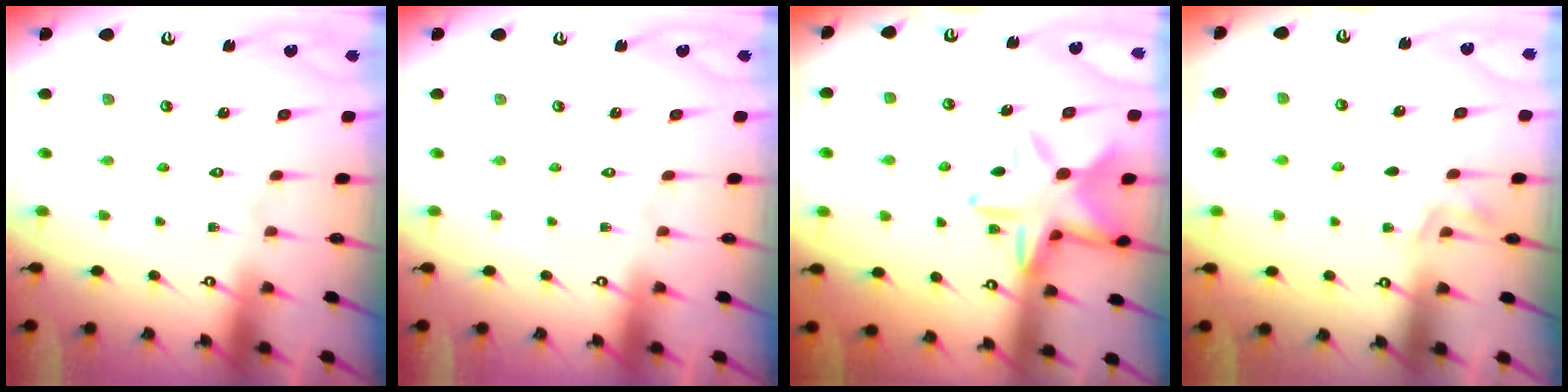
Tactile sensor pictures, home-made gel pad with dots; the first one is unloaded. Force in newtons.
{"total": 0.0}
{"total": 14.9, "press": 14.9, "slide": 0.6}
{"total": 2.5, "press": 1.7, "slide": 1.7}